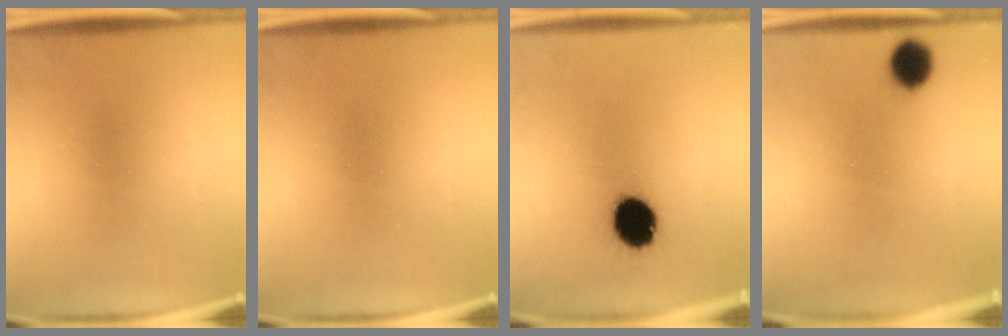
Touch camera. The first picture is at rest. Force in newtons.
{"total": 0.0}
{"total": 11.7}
{"total": 6.0}